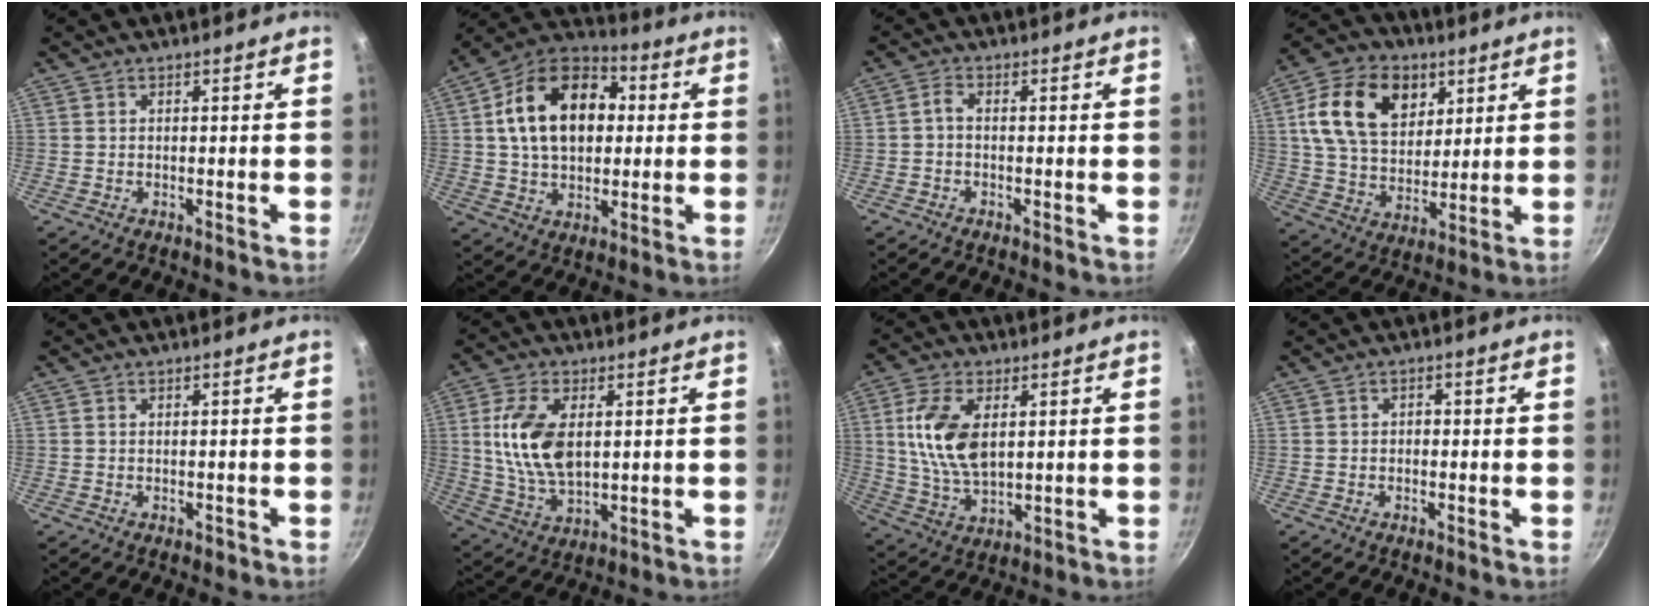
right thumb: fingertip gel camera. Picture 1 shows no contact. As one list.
[{"total": 19.1, "force": [3.1, 12.9, 13.7], "torque": [-0.200, 0.025, 0.036]}, {"total": 1.9, "force": [-0.7, 0.9, 1.5], "torque": [-0.038, 0.011, -0.020]}, {"total": 18.3, "force": [6.5, 12.8, 11.4], "torque": [-0.179, -0.012, 0.109]}, {"total": 0.7, "force": [-0.3, 0.5, 0.3], "torque": [-0.002, 0.002, -0.004]}, {"total": 12.9, "force": [2.1, 7.2, 10.5], "torque": [-0.197, -0.011, 0.044]}, {"total": 12.5, "force": [2.6, 6.9, 10.1], "torque": [-0.191, -0.013, 0.054]}, {"total": 1.1, "force": [-0.3, 0.9, 0.6], "torque": [-0.008, 0.005, -0.007]}]